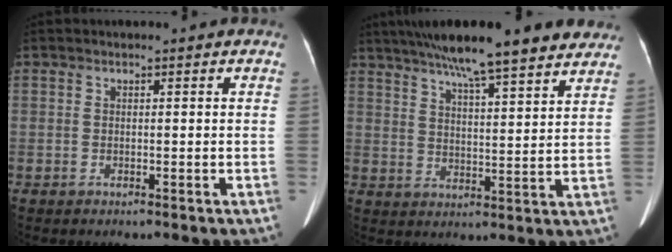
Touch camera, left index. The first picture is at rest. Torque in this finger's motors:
{"motor_torque": [0.24, -0.51, 0.12, 0.00]}